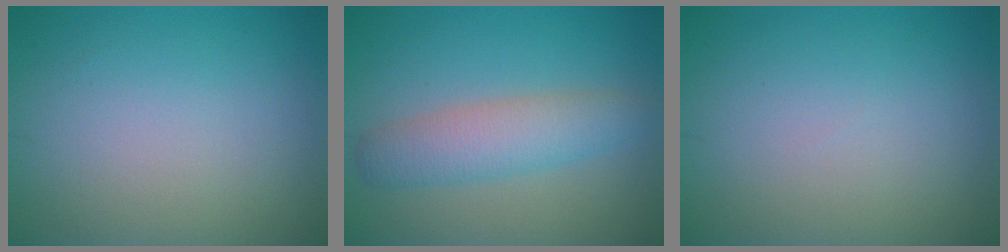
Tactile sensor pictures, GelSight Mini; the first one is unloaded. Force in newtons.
{"total": 4.1, "press": 4.1, "slide": 0.2}
{"total": 0.0}